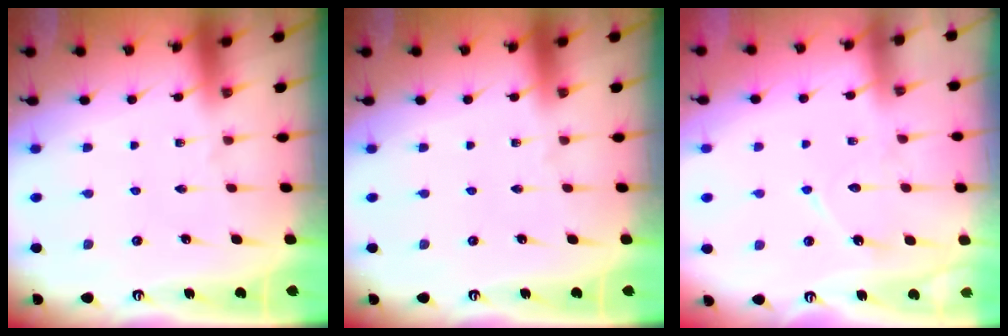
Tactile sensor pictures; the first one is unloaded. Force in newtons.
{"total": 0.0}
{"total": 8.2, "press": 8.1, "slide": 0.7}